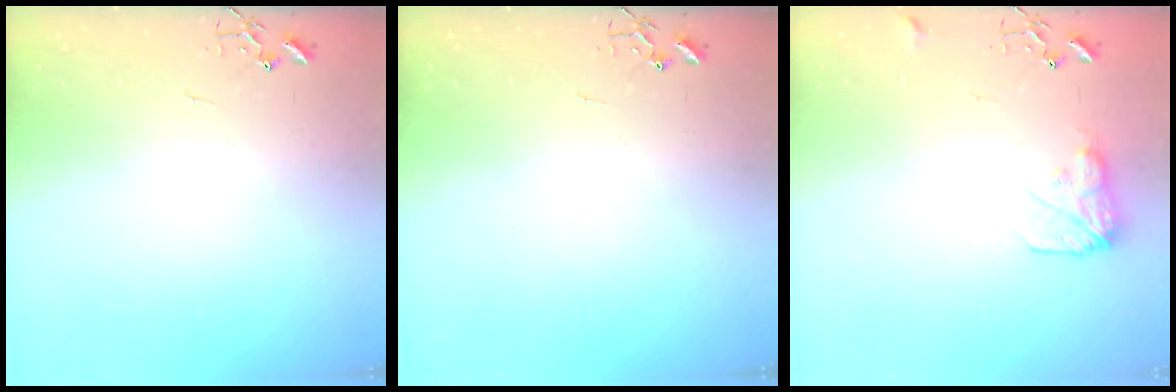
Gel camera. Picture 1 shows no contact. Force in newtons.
{"total": 0.0}
{"total": 9.2, "press": 9.2, "slide": 0.3}